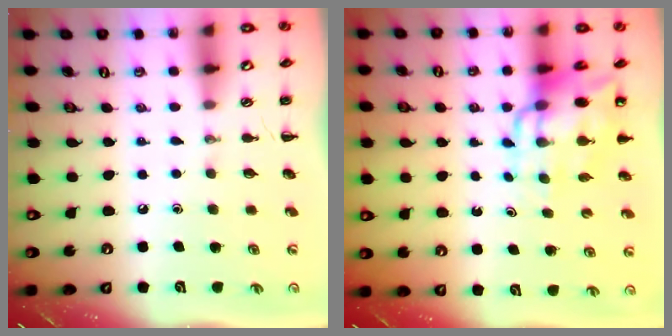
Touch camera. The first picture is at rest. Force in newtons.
{"total": 11.9, "press": 11.3, "slide": 3.6}